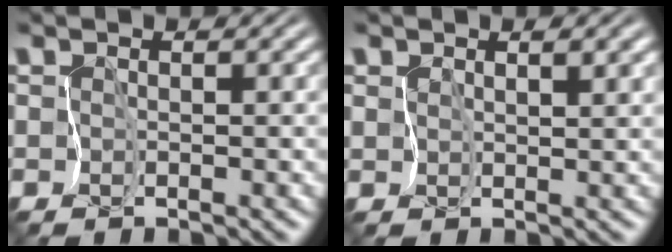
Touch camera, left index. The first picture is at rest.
{"total": 1.4, "force": [0.9, 0.9, 0.7], "torque": [-0.013, -0.005, 0.017]}